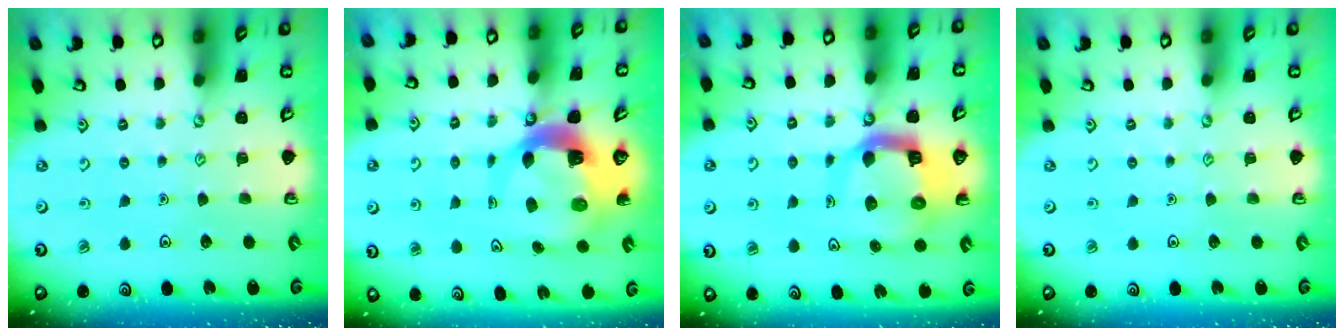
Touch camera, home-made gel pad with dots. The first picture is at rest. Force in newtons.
{"total": 8.7, "press": 8.5, "slide": 1.4}
{"total": 11.1, "press": 11.0, "slide": 1.5}
{"total": 0.0}